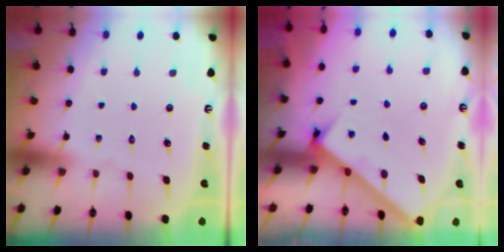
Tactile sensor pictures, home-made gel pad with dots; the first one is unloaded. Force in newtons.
{"total": 3.2, "press": 3.2, "slide": 0.2}